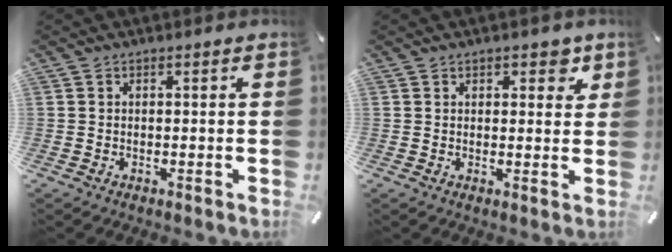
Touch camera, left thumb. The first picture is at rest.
{"total": 3.7, "force": [2.0, 2.3, 2.0], "torque": [-0.006, -0.007, 0.026]}